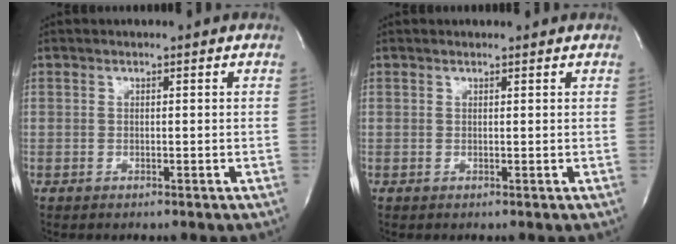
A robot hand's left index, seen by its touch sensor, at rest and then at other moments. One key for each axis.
{"total": 0.7, "fx": 0.7, "fy": 0.2, "fz": 0.1, "tx": -0.011, "ty": 0.007, "tz": 0.012}